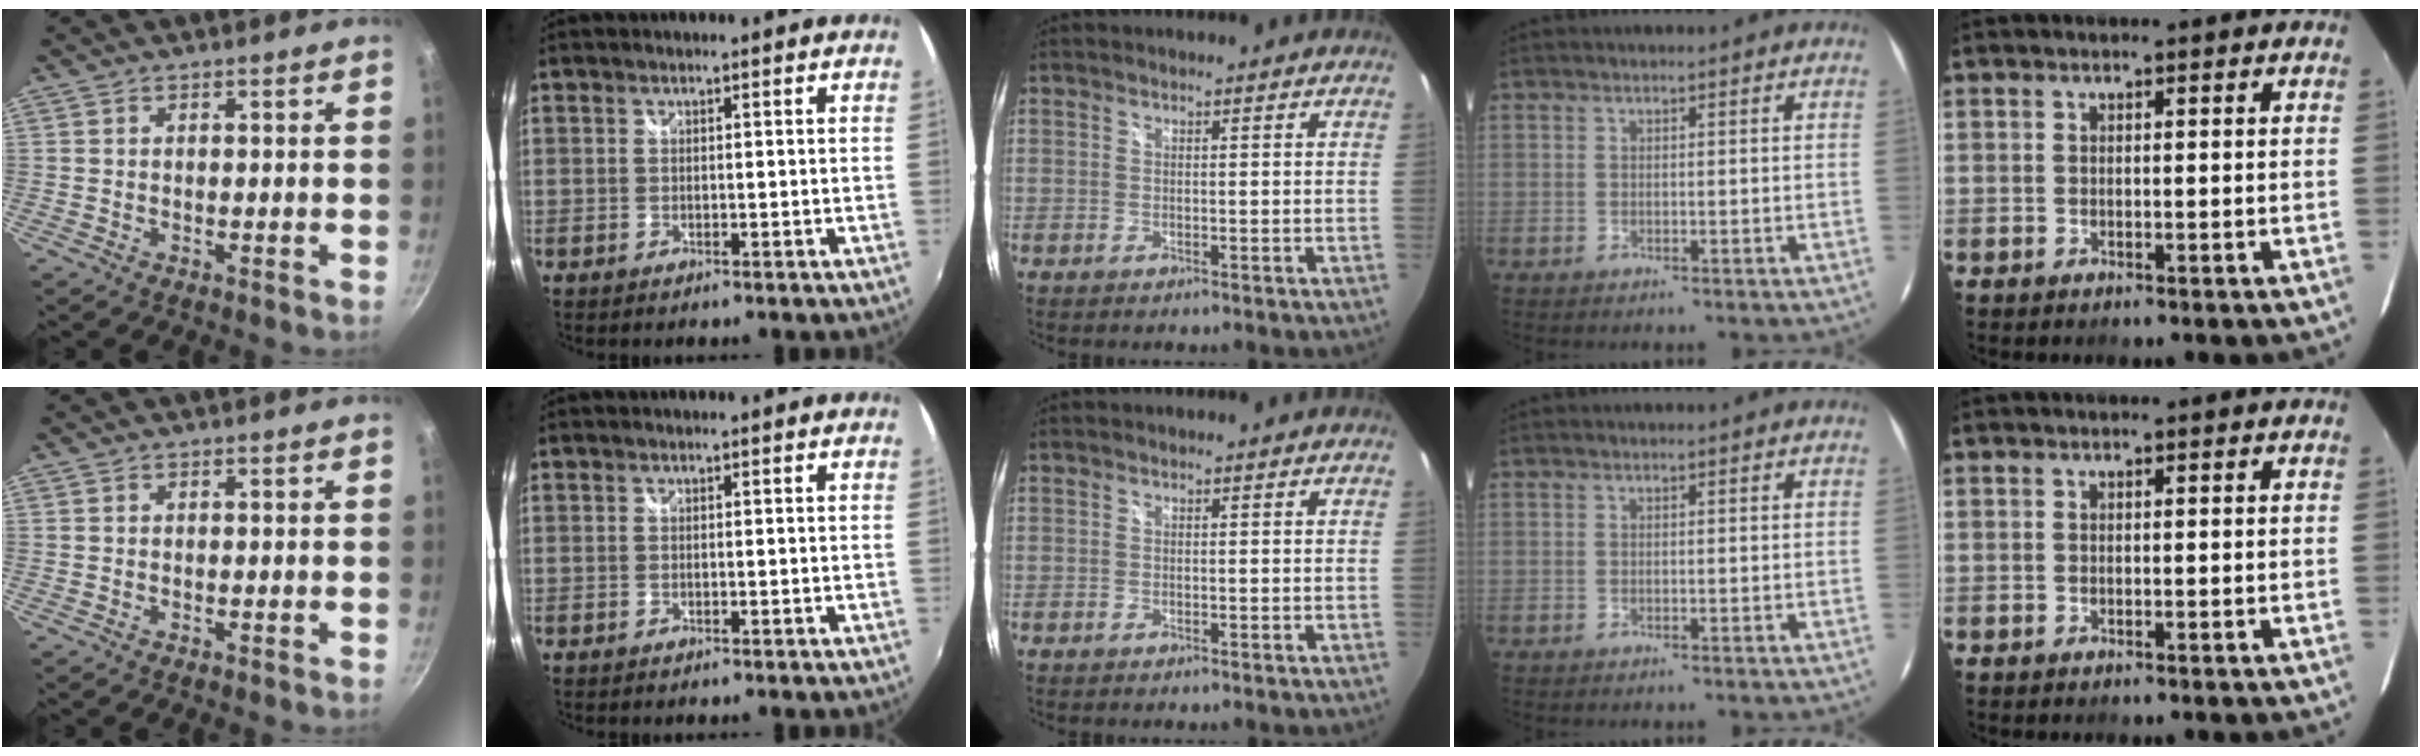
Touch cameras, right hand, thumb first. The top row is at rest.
{}